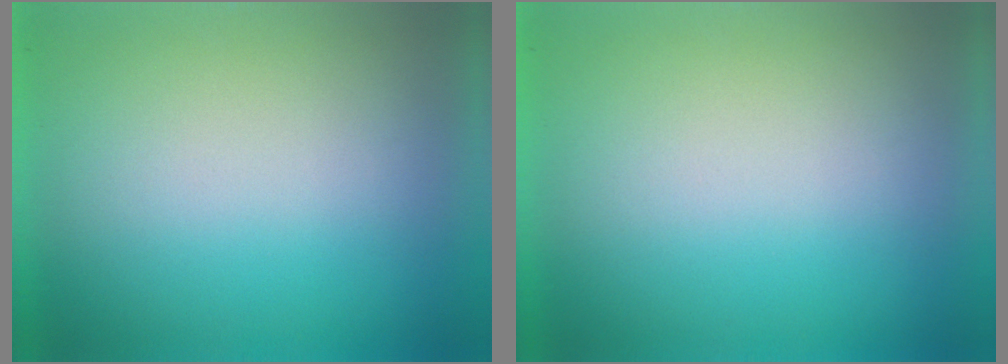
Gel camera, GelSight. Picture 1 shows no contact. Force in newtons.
{"total": 0.0}